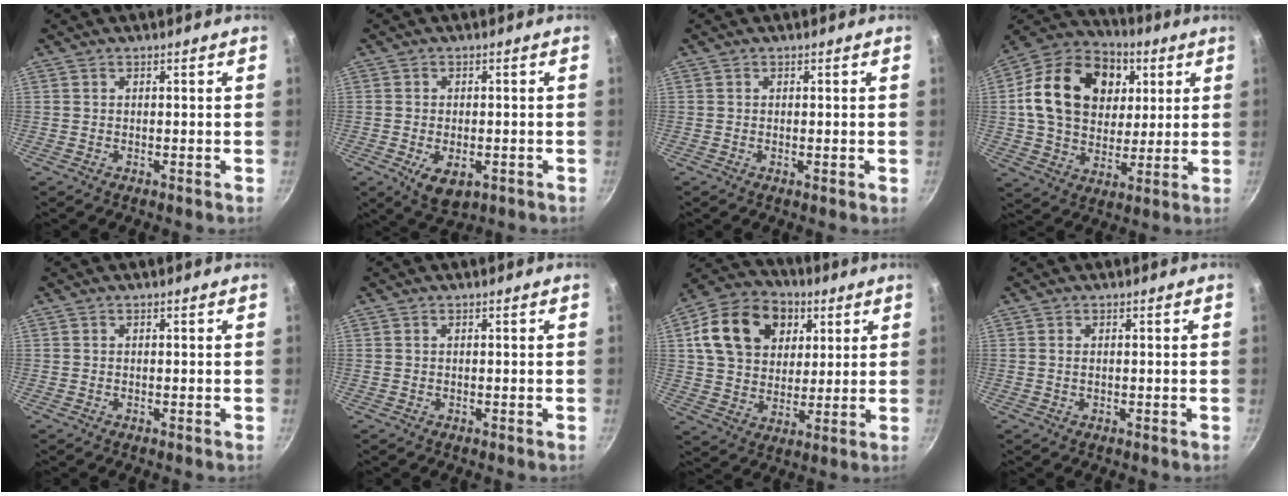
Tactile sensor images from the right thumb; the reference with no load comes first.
{"total": 6.1, "force": [-2.0, 3.5, 4.5], "torque": [-0.064, -0.003, -0.020]}
{"total": 0.8, "force": [-0.1, 0.1, 0.8], "torque": [-0.013, -0.002, -0.002]}
{"total": 22.5, "force": [5.6, 16.8, 13.9], "torque": [-0.214, 0.007, 0.090]}
{"total": 0.0}
{"total": 0.0}
{"total": 18.6, "force": [6.2, 14.1, 10.5], "torque": [-0.160, 0.004, 0.099]}
{"total": 0.7, "force": [0.1, 0.4, 0.6], "torque": [-0.012, 0.000, 0.000]}